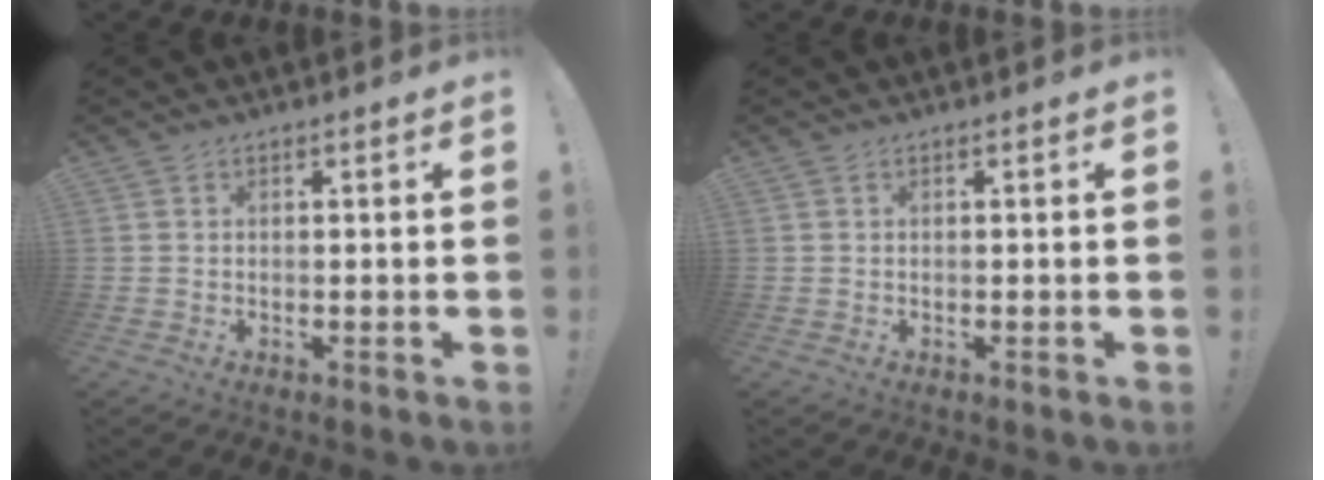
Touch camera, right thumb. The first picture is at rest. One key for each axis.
{"total": 0.0}